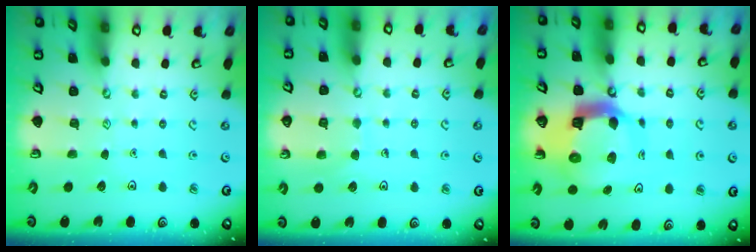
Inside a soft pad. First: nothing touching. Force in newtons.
{"total": 7.0, "press": 7.0, "slide": 0.4}
{"total": 13.3, "press": 13.2, "slide": 1.7}